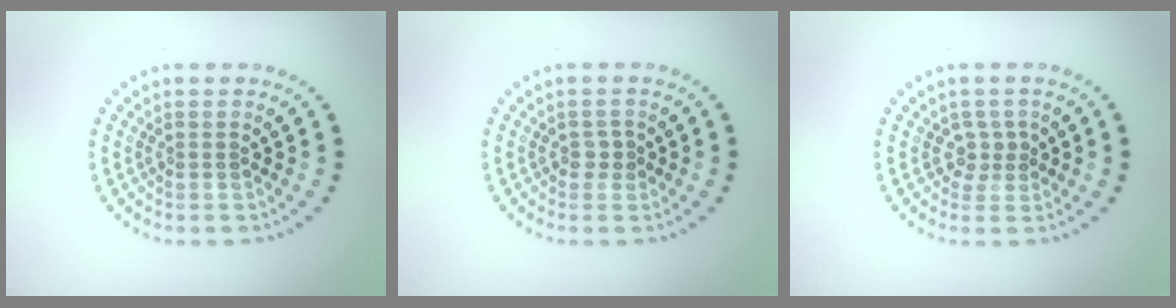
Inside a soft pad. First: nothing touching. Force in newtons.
{"total": 0.9, "press": 0.8, "slide": 0.3}
{"total": 1.7, "press": 1.1, "slide": 1.3}